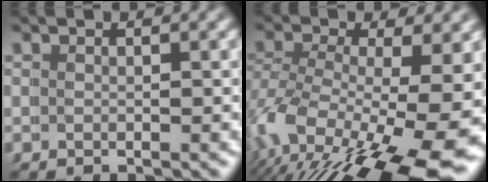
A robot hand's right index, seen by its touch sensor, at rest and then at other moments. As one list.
[{"total": 10.3, "force": [-2.1, 4.9, 8.9], "torque": [-0.169, -0.034, -0.016]}]